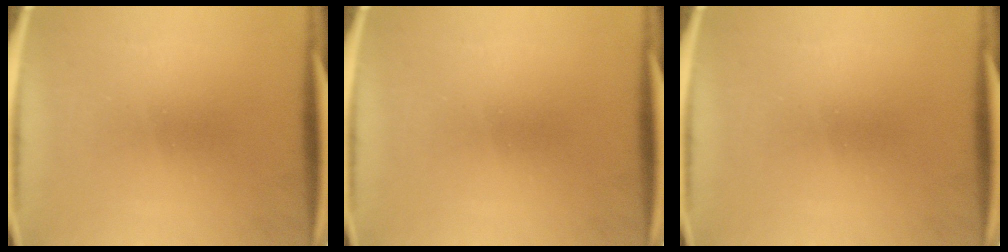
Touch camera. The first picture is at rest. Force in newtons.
{"total": 0.0}
{"total": 0.0}